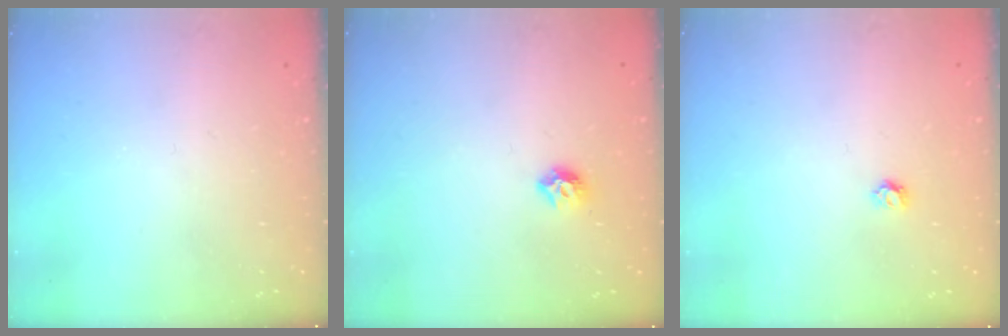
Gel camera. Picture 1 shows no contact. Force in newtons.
{"total": 5.8, "press": 5.7, "slide": 0.9}
{"total": 3.7, "press": 3.6, "slide": 0.4}